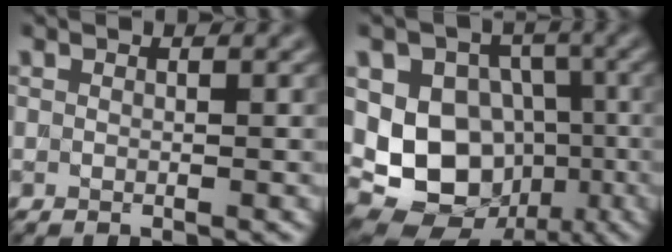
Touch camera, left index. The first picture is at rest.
{"total": 11.7, "force": [-1.5, 9.5, 6.6], "torque": [-0.097, 0.001, -0.042]}